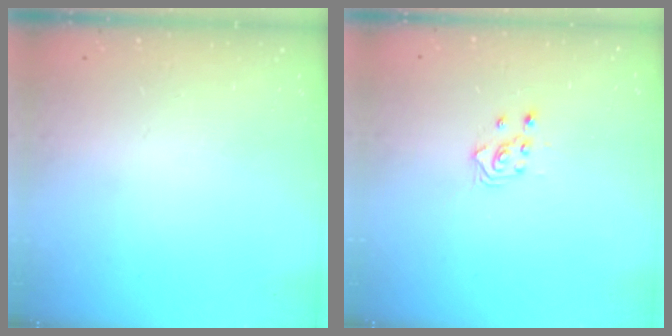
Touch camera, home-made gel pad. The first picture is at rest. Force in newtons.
{"total": 2.9, "press": 2.9, "slide": 0.2}